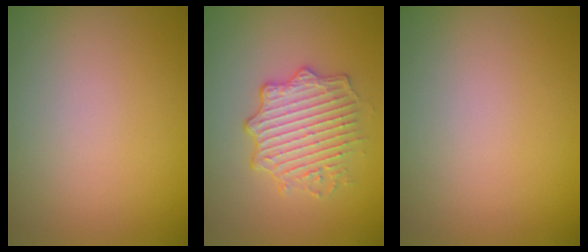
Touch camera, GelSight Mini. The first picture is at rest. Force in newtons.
{"total": 4.2, "press": 3.8, "slide": 1.7}
{"total": 0.0}